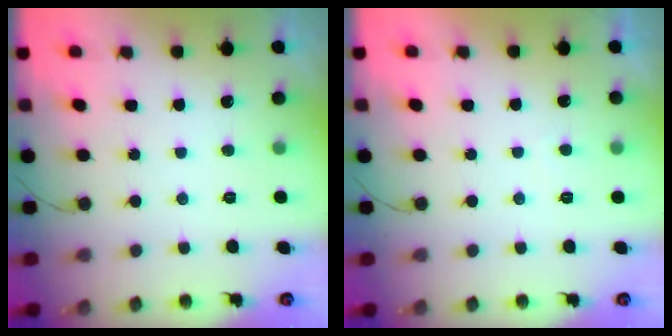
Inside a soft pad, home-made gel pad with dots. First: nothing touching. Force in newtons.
{"total": 0.0}